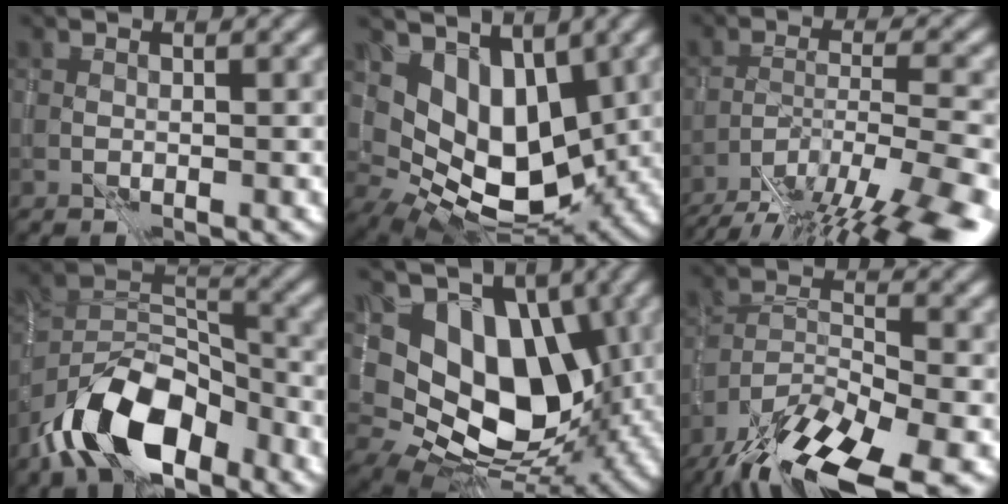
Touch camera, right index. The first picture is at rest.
{"total": 8.1, "force": [2.1, 5.0, 5.9], "torque": [-0.105, -0.028, 0.038]}
{"total": 13.9, "force": [-10.9, 3.2, 8.1], "torque": [-0.152, -0.029, -0.150]}
{"total": 10.1, "force": [-6.0, 4.6, 6.7], "torque": [-0.115, 0.011, -0.118]}
{"total": 10.9, "force": [2.3, 7.3, 7.8], "torque": [-0.119, -0.018, 0.037]}
{"total": 12.6, "force": [-9.3, 3.4, 7.7], "torque": [-0.146, -0.021, -0.155]}